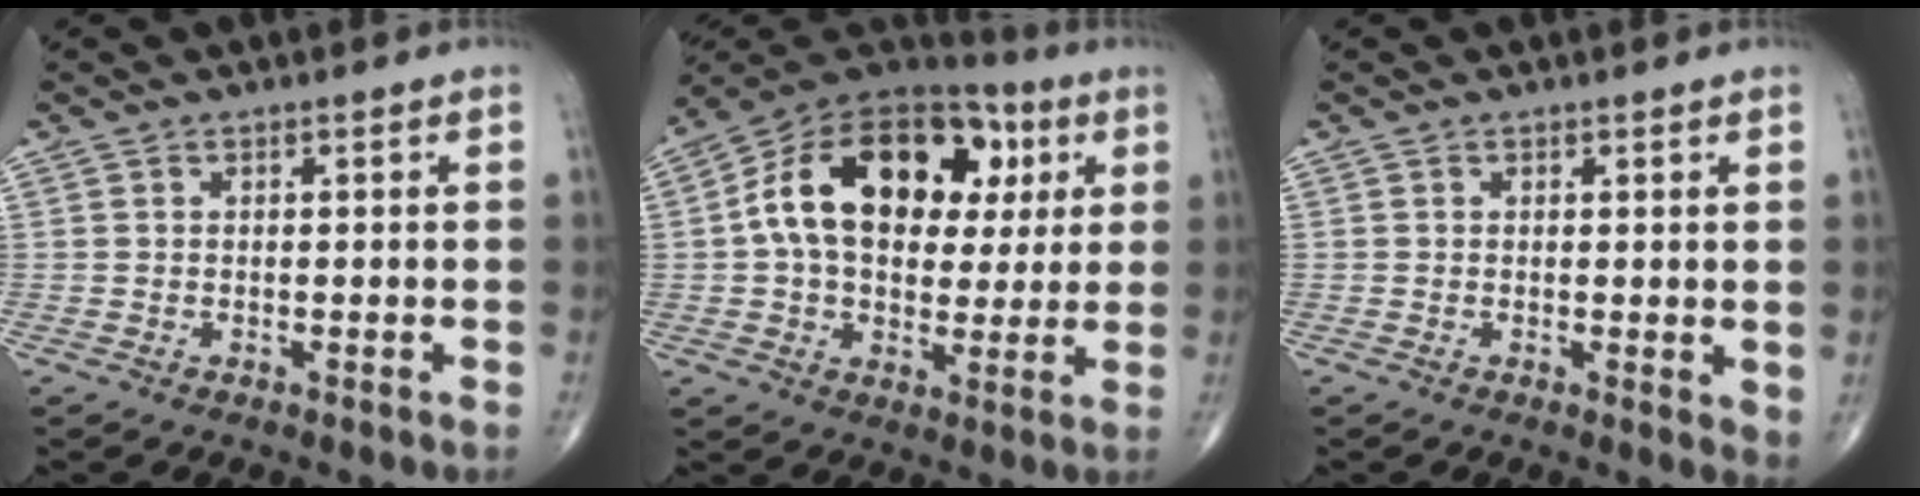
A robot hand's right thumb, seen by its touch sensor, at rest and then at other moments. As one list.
[{"total": 23.5, "force": [4.8, 15.2, 17.3], "torque": [-0.254, 0.023, 0.069]}, {"total": 2.4, "force": [0.5, 1.0, 2.1], "torque": [-0.030, -0.010, 0.004]}]